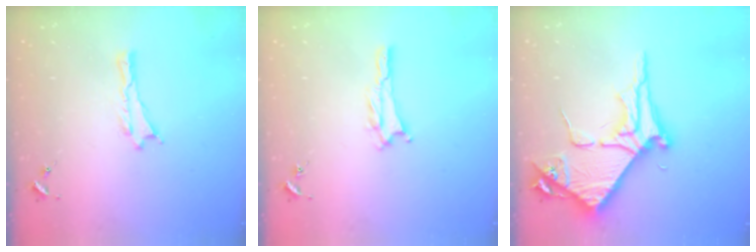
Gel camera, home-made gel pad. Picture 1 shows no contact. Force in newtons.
{"total": 1.4, "press": 1.4, "slide": 0.2}
{"total": 8.8, "press": 8.7, "slide": 0.9}